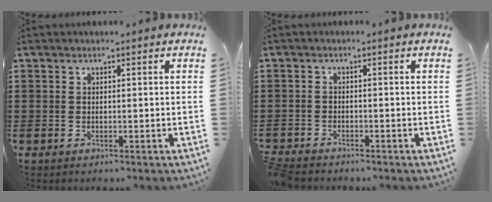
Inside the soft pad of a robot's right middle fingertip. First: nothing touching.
{"total": 1.9, "force": [-1.9, 0.2, 0.1], "torque": [-0.013, -0.003, -0.043]}